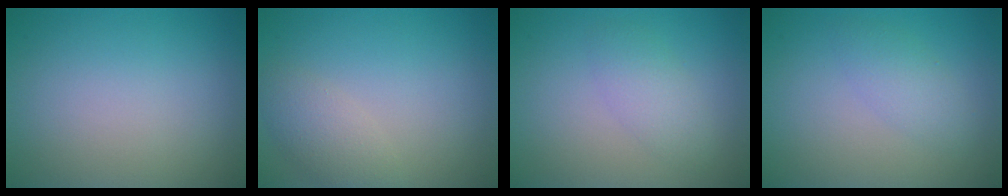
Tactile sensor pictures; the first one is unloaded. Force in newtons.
{"total": 2.4, "press": 2.4, "slide": 0.2}
{"total": 2.3, "press": 2.3, "slide": 0.0}
{"total": 2.0, "press": 2.0, "slide": 0.1}